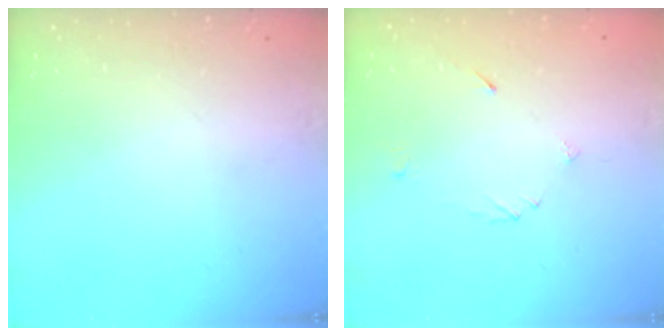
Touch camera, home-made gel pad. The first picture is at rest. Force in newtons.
{"total": 2.6, "press": 2.6, "slide": 0.2}